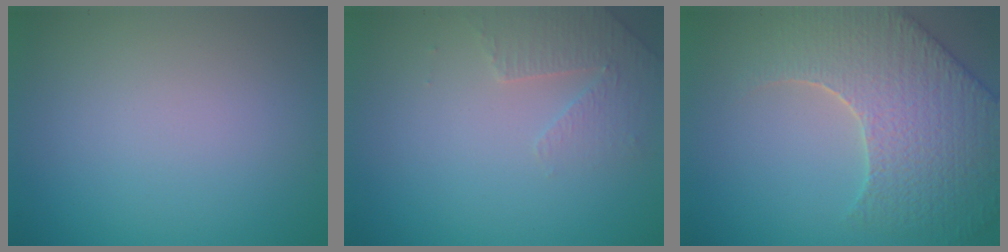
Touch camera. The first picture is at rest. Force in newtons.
{"total": 2.3, "press": 2.2, "slide": 0.6}
{"total": 7.1, "press": 5.9, "slide": 4.0}